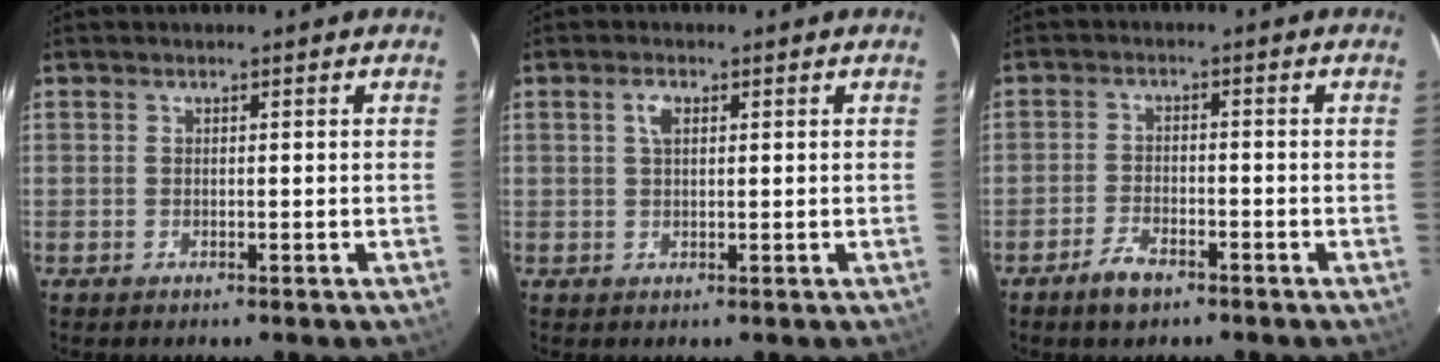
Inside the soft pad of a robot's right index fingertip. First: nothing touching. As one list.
[{"total": 2.3, "force": [0.8, 1.2, 1.8], "torque": [-0.035, 0.007, 0.015]}, {"total": 4.7, "force": [-3.4, 2.0, 2.6], "torque": [-0.063, -0.001, -0.062]}]